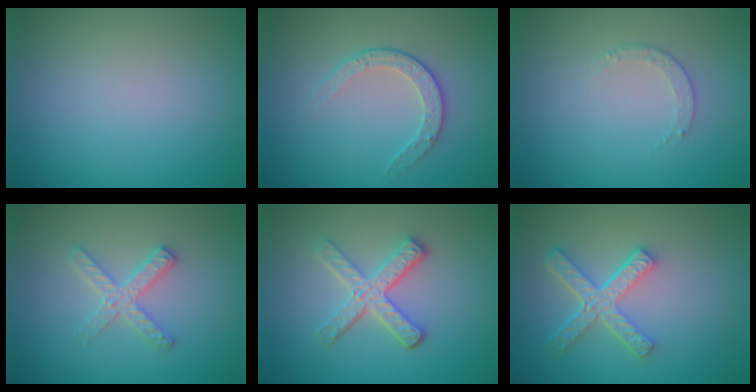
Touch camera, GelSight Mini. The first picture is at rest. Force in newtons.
{"total": 2.2, "press": 1.6, "slide": 1.5}
{"total": 0.8, "press": 0.6, "slide": 0.6}
{"total": 2.6, "press": 2.5, "slide": 0.4}
{"total": 3.8, "press": 3.1, "slide": 2.2}
{"total": 4.5, "press": 3.3, "slide": 3.1}